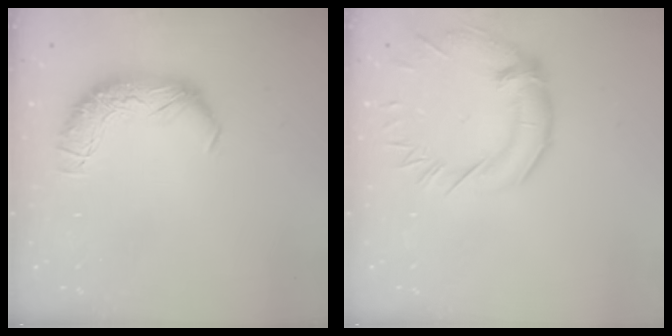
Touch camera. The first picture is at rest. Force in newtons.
{"total": 1.3, "press": 0.7, "slide": 1.1}